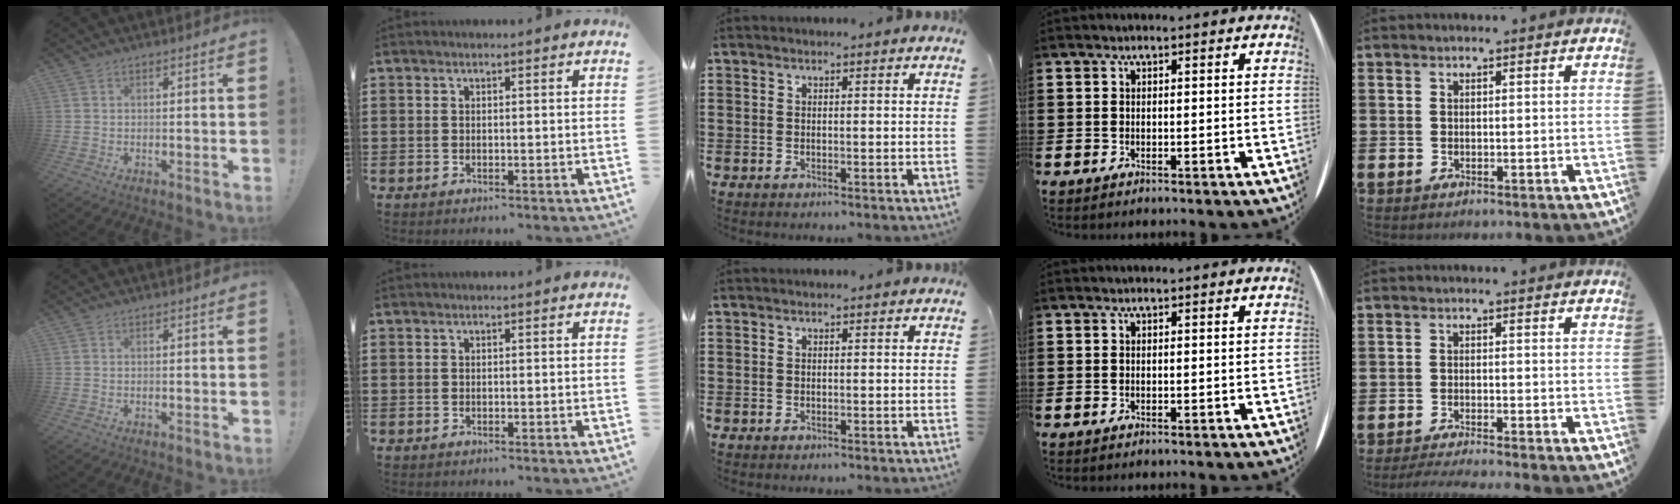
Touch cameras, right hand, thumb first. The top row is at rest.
{"little": {"total": 1.5, "force": [-1.4, -0.2, 0.7], "torque": [-0.010, 0.003, -0.026]}}